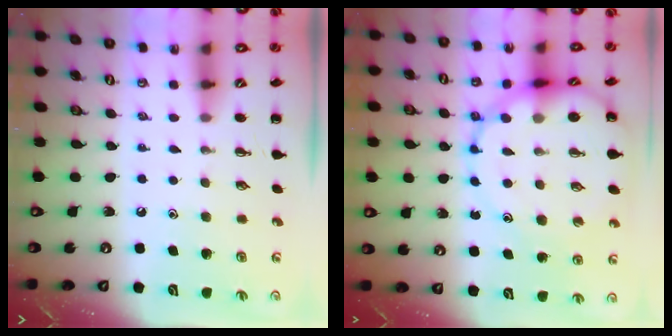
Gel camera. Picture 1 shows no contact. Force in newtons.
{"total": 15.7, "press": 15.5, "slide": 2.5}